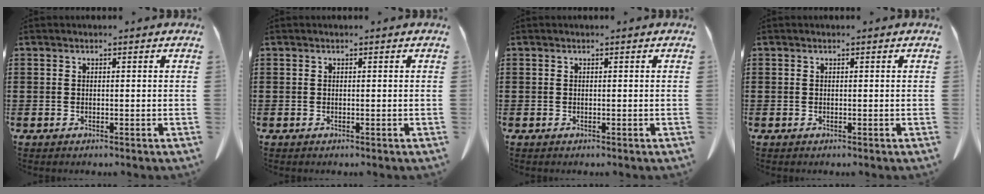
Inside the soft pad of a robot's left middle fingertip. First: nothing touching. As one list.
[{"total": 0.0}, {"total": 0.0}, {"total": 0.0}]